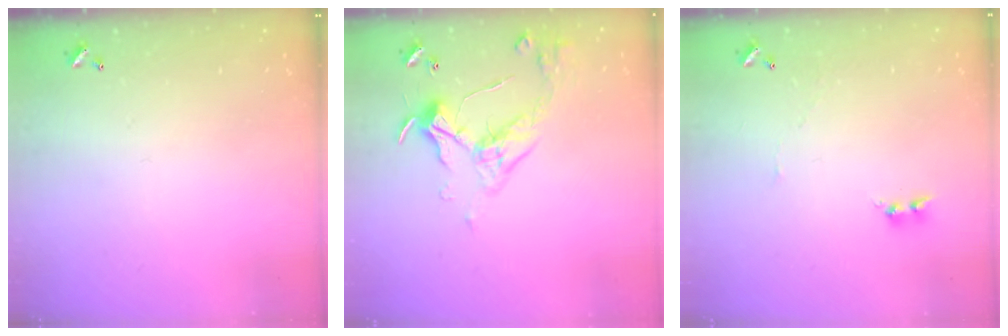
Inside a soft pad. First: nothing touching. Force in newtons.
{"total": 3.2, "press": 3.2, "slide": 0.6}
{"total": 4.2, "press": 4.2, "slide": 0.5}